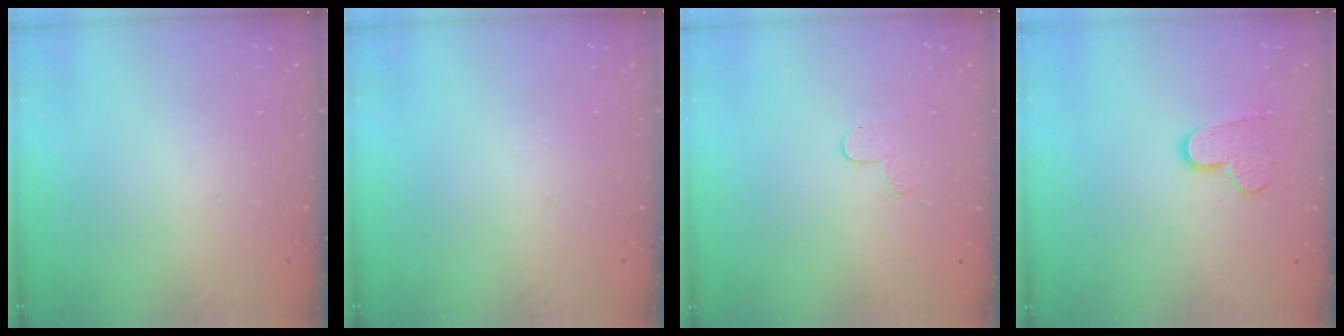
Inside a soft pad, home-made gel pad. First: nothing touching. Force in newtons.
{"total": 0.0}
{"total": 3.0, "press": 3.0, "slide": 0.3}
{"total": 8.5, "press": 8.5, "slide": 0.5}